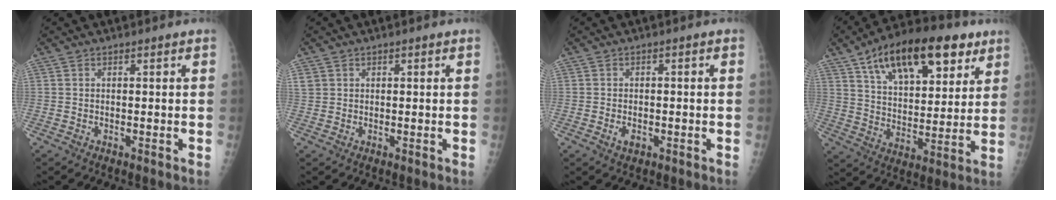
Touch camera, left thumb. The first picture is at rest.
{"total": 2.1, "force": [0.7, 1.9, 0.4], "torque": [0.001, 0.000, 0.018]}
{"total": 2.3, "force": [-0.8, 1.5, 1.5], "torque": [-0.024, 0.005, -0.009]}
{"total": 23.3, "force": [12.5, 11.3, 16.1], "torque": [-0.224, -0.020, 0.205]}